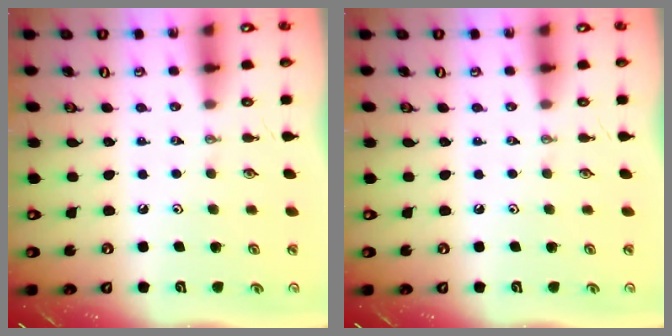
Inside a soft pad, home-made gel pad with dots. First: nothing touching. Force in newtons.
{"total": 0.0}